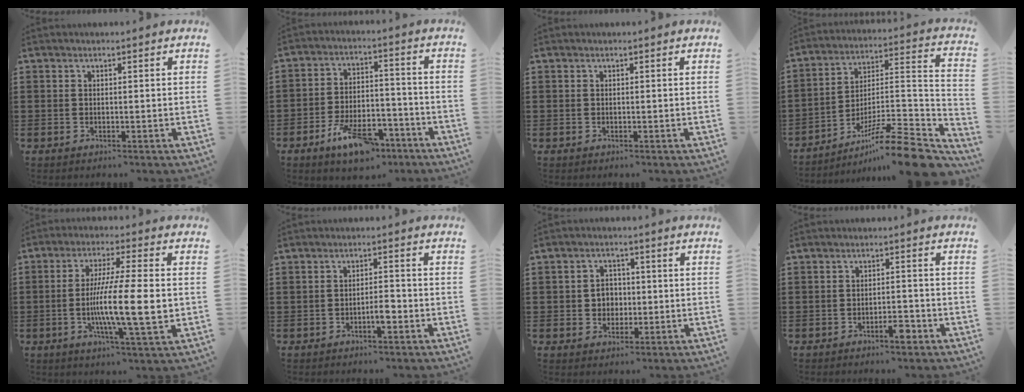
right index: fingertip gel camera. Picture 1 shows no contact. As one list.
[{"total": 8.9, "force": [-5.9, 3.6, 5.5], "torque": [-0.100, 0.015, -0.105]}, {"total": 0.0}, {"total": 12.0, "force": [-9.2, 1.1, 7.7], "torque": [-0.115, 0.017, -0.173]}, {"total": 12.6, "force": [-1.5, 1.5, 12.4], "torque": [-0.223, -0.014, -0.031]}, {"total": 2.9, "force": [-1.2, 0.9, 2.5], "torque": [-0.044, 0.007, -0.022]}, {"total": 3.4, "force": [-0.3, 3.1, 1.4], "torque": [-0.030, 0.004, -0.011]}, {"total": 2.9, "force": [-1.9, 0.8, 2.1], "torque": [-0.034, 0.003, -0.036]}]